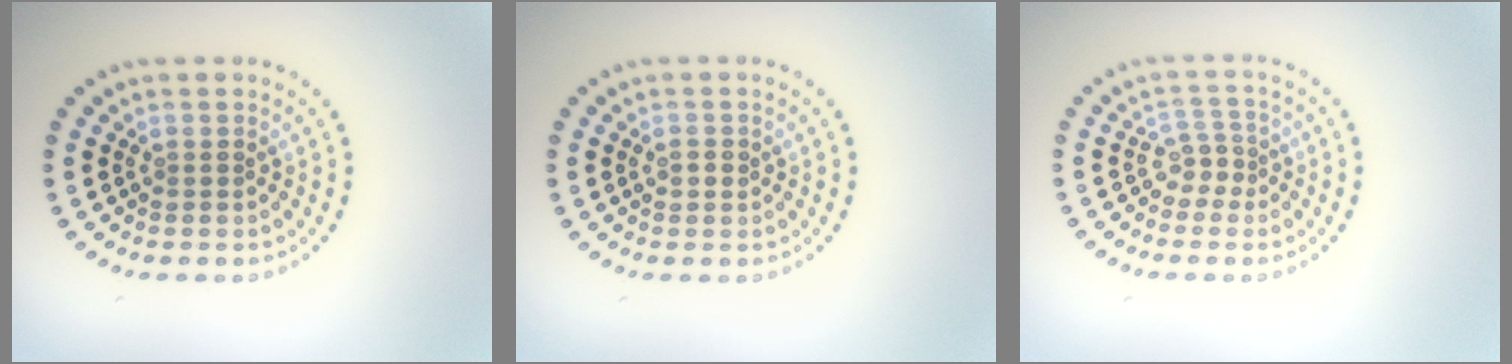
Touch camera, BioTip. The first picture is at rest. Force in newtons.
{"total": 0.8, "press": 0.8, "slide": 0.3}
{"total": 1.9, "press": 1.3, "slide": 1.4}